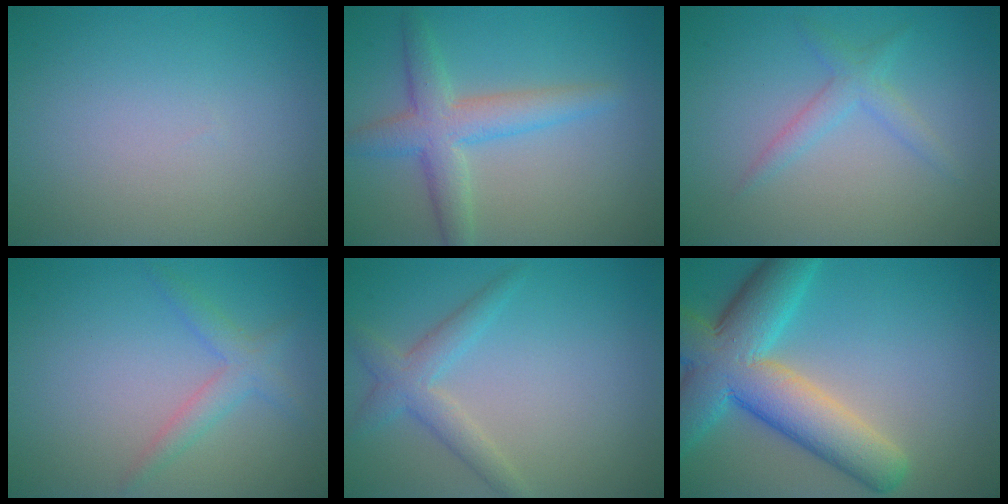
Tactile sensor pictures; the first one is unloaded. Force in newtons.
{"total": 4.4, "press": 4.4, "slide": 0.0}
{"total": 1.9, "press": 1.9, "slide": 0.0}
{"total": 2.2, "press": 2.2, "slide": 0.1}
{"total": 2.8, "press": 2.8, "slide": 0.1}
{"total": 10.1, "press": 10.0, "slide": 0.6}